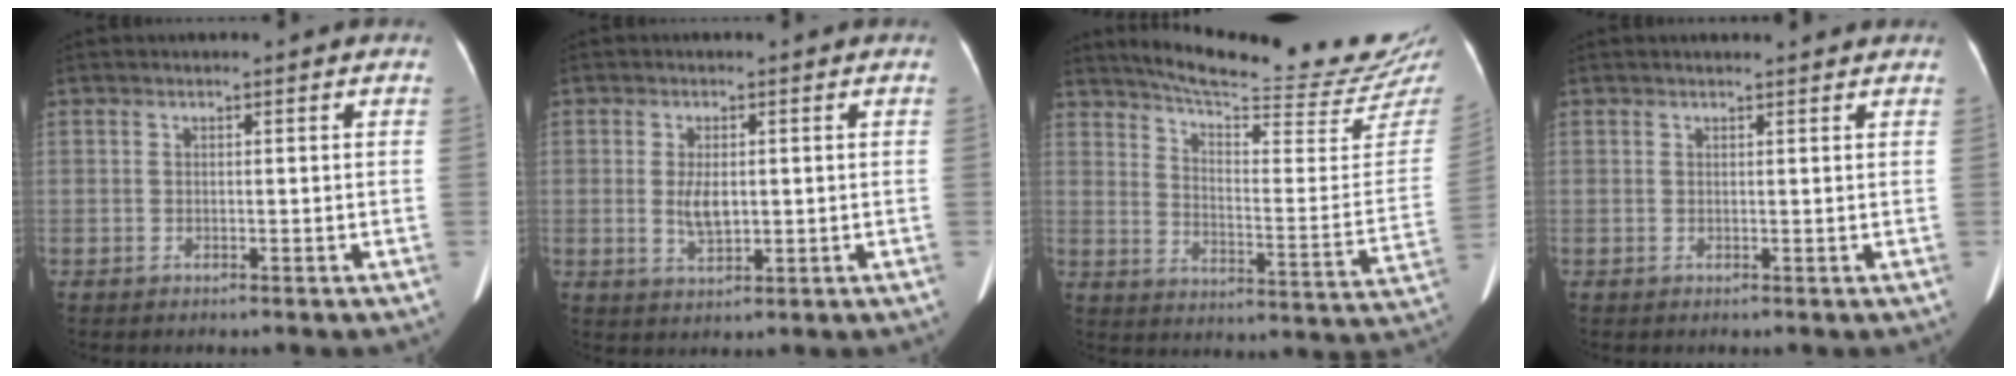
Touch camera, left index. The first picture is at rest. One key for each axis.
{"total": 3.6, "fx": 0.2, "fy": 1.5, "fz": 3.2, "tx": -0.066, "ty": -0.003, "tz": 0.011}
{"total": 23.3, "fx": 21.6, "fy": 0.2, "fz": 8.7, "tx": -0.133, "ty": -0.092, "tz": 0.281}
{"total": 3.4, "fx": 3.2, "fy": 0.3, "fz": 1.1, "tx": -0.016, "ty": 0.013, "tz": 0.038}